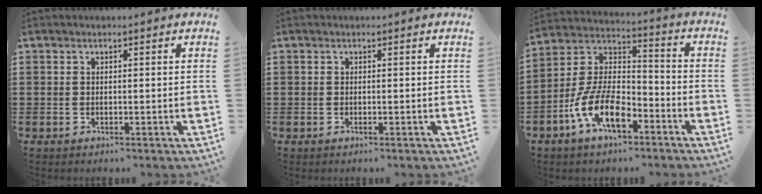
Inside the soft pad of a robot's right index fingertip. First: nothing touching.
{"total": 0.0}
{"total": 11.3, "force": [-6.5, 4.6, 8.0], "torque": [-0.190, -0.003, -0.127]}